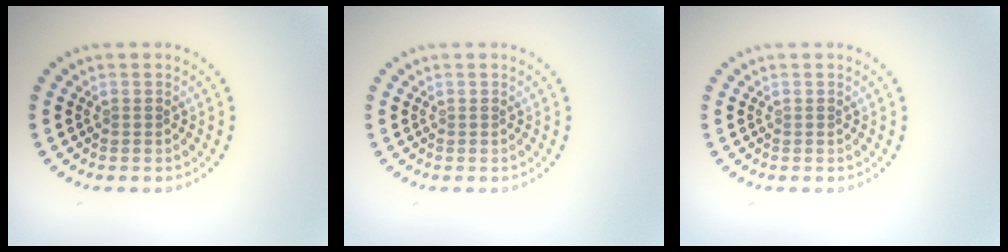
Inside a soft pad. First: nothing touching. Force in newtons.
{"total": 0.0}
{"total": 0.0}